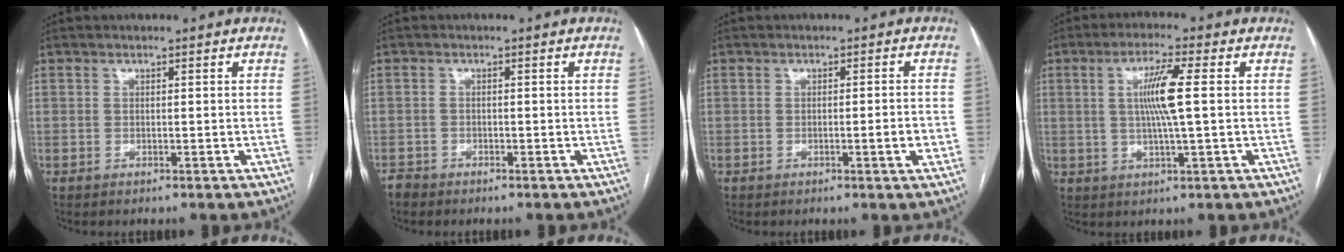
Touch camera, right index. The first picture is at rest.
{"total": 1.4, "force": [-1.2, 0.6, -0.3], "torque": [-0.003, 0.000, -0.025]}
{"total": 2.6, "force": [-0.8, -0.1, 2.5], "torque": [-0.034, -0.002, -0.013]}
{"total": 6.9, "force": [0.9, -0.2, 6.8], "torque": [-0.129, 0.000, 0.016]}